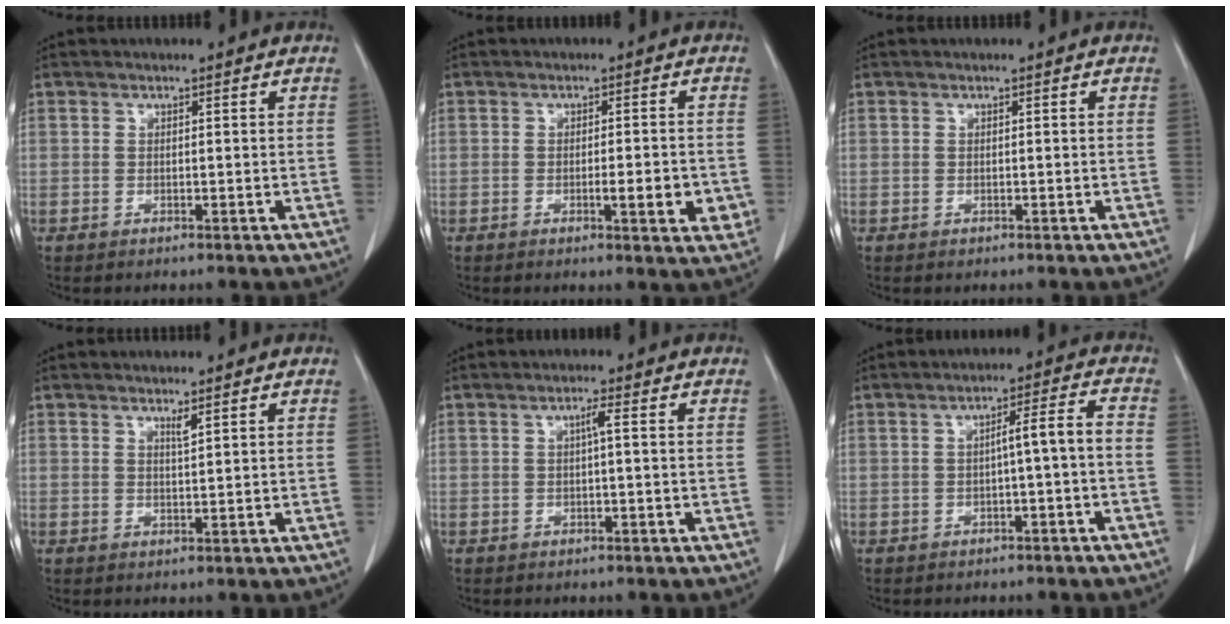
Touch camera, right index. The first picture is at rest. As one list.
[{"total": 5.1, "force": [-1.3, 1.1, 4.8], "torque": [-0.062, -0.002, -0.014]}, {"total": 0.0}, {"total": 1.1, "force": [0.8, -0.2, 0.8], "torque": [-0.016, -0.008, 0.016]}, {"total": 1.4, "force": [0.1, -0.2, 1.4], "torque": [-0.026, 0.003, 0.002]}, {"total": 4.4, "force": [-1.2, 0.0, 4.2], "torque": [-0.062, 0.017, -0.016]}]